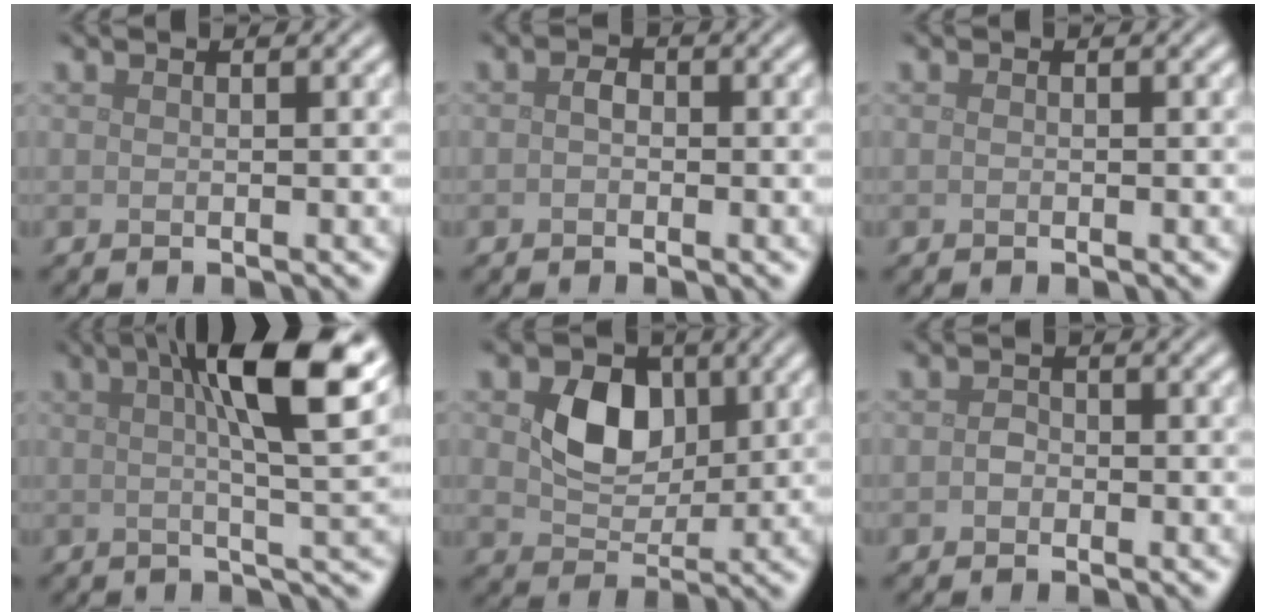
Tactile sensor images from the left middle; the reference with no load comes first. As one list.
[{"total": 1.1, "force": [-0.1, 0.7, 0.7], "torque": [-0.015, 0.001, -0.006]}, {"total": 0.0}, {"total": 10.9, "force": [3.5, 2.7, 9.9], "torque": [-0.117, 0.010, 0.045]}, {"total": 5.2, "force": [1.2, 3.9, 3.2], "torque": [-0.068, -0.008, 0.018]}, {"total": 1.0, "force": [-0.3, 0.8, 0.4], "torque": [-0.008, -0.001, -0.010]}]